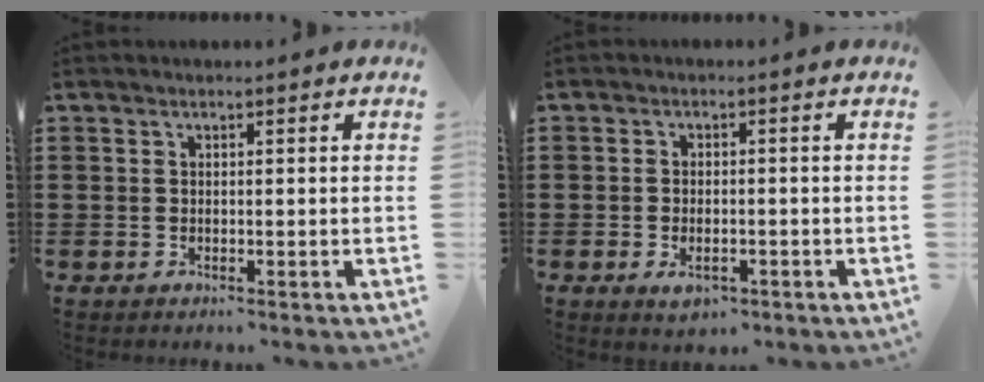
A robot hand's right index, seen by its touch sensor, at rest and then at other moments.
{"total": 2.7, "force": [-1.4, 1.4, 1.8], "torque": [-0.039, -0.001, -0.028]}